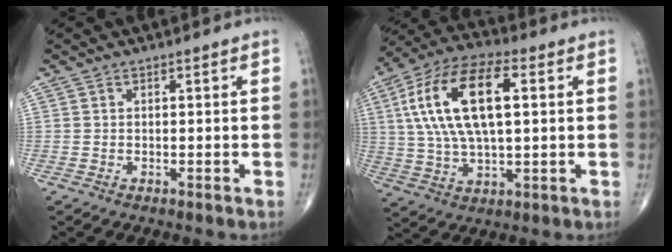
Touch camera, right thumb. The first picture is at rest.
{"total": 18.8, "force": [3.9, 8.5, 16.3], "torque": [-0.319, 0.019, 0.066]}